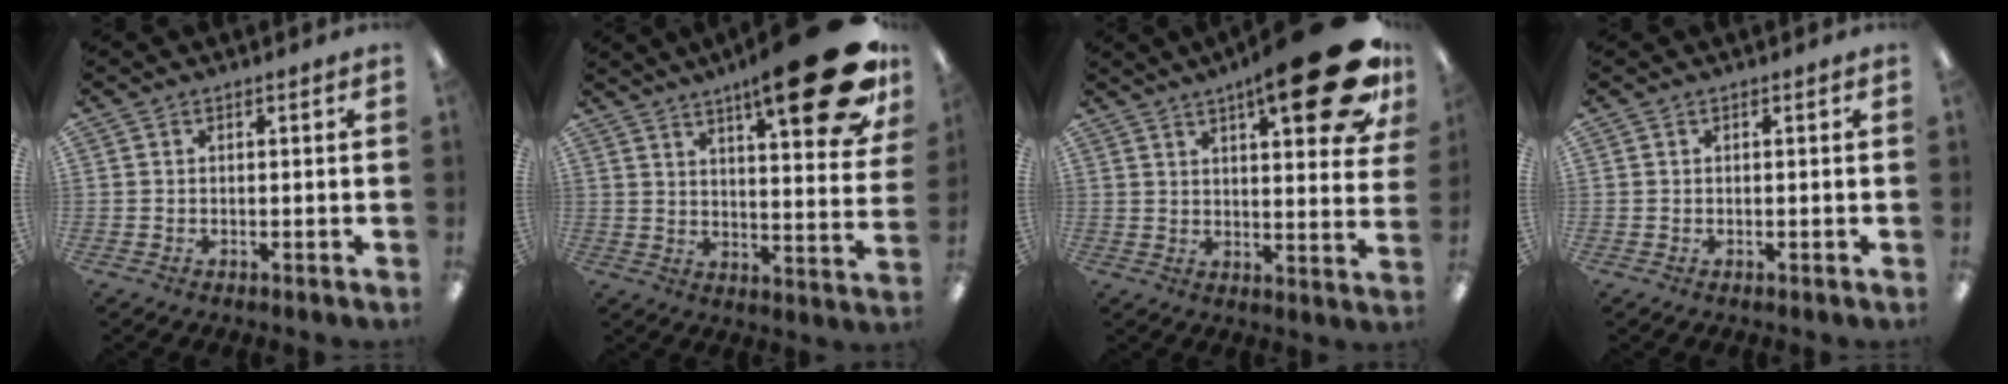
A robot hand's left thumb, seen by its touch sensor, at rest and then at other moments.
{"total": 22.2, "force": [13.3, 5.6, 16.9], "torque": [-0.234, -0.082, 0.205]}
{"total": 20.9, "force": [11.3, 5.7, 16.6], "torque": [-0.220, -0.064, 0.170]}
{"total": 0.0}